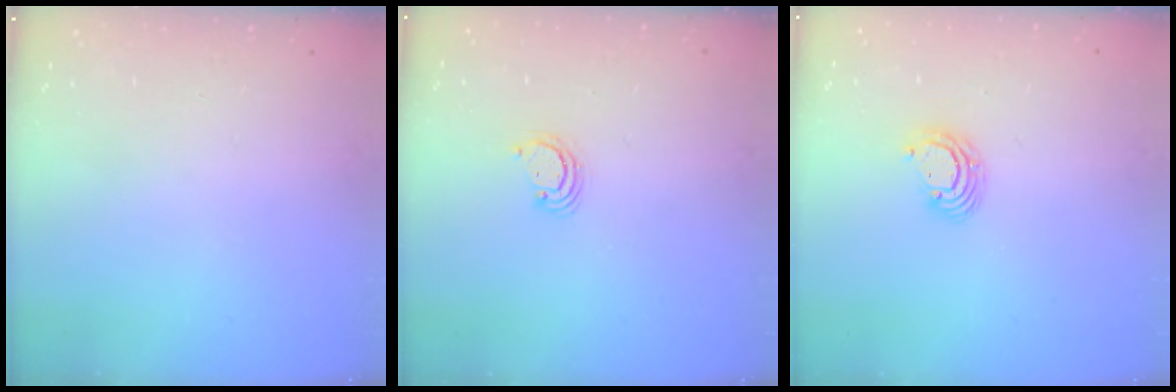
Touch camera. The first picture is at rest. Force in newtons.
{"total": 3.1, "press": 3.1, "slide": 0.2}
{"total": 4.2, "press": 4.2, "slide": 0.2}